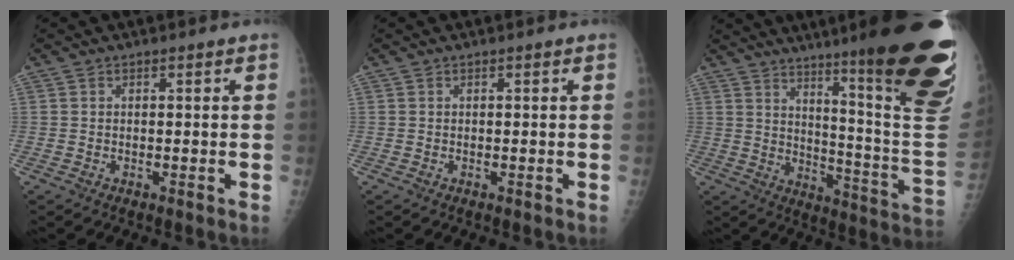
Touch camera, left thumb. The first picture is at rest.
{"total": 0.0}
{"total": 28.5, "force": [16.6, 3.1, 22.9], "torque": [-0.238, -0.090, 0.238]}